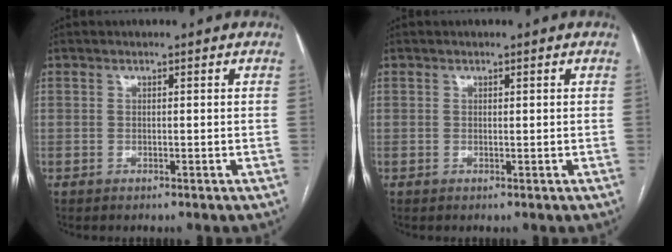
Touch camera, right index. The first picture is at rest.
{"total": 0.0}